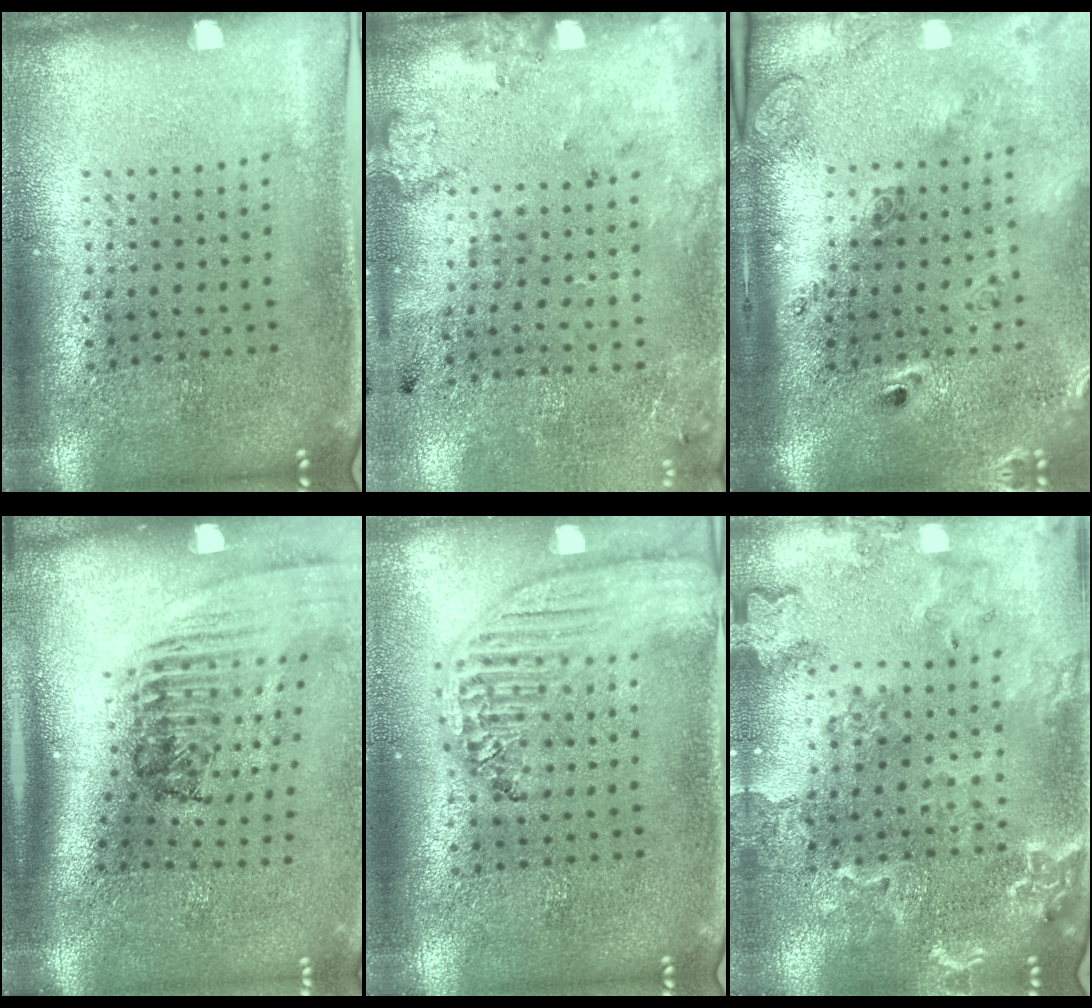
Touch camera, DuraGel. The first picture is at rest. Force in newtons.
{"total": 2.3, "press": 1.4, "slide": 1.9}
{"total": 2.8, "press": 2.0, "slide": 1.9}
{"total": 2.6, "press": 1.8, "slide": 1.9}
{"total": 2.3, "press": 2.0, "slide": 1.2}
{"total": 1.9, "press": 1.9, "slide": 0.3}